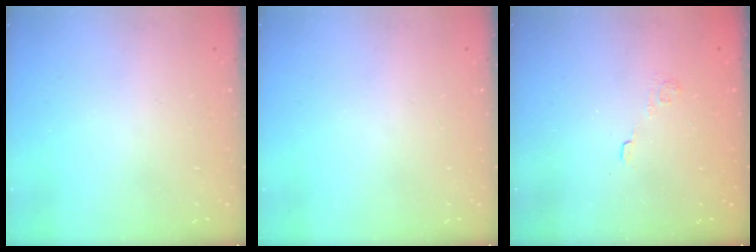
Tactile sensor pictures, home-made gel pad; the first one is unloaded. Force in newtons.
{"total": 0.0}
{"total": 2.1, "press": 1.6, "slide": 1.4}